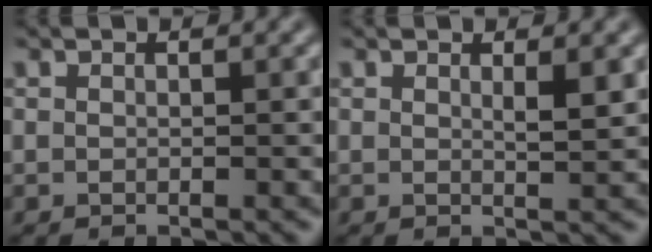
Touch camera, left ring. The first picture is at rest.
{"total": 1.4, "force": [0.6, 0.2, 1.2], "torque": [-0.018, -0.003, 0.009]}